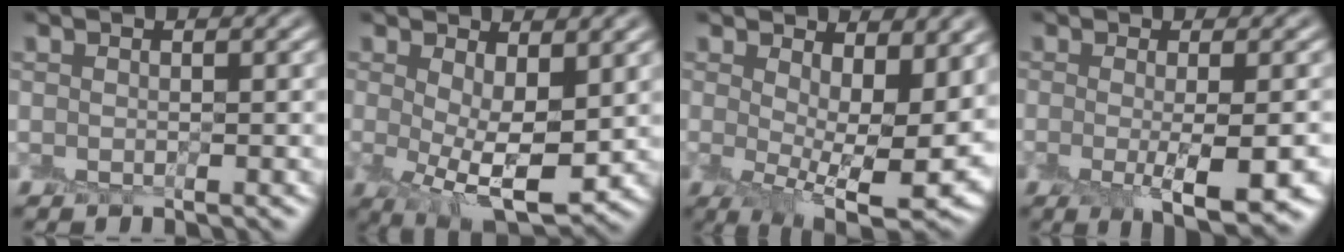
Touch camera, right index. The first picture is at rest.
{"total": 6.9, "force": [0.1, 3.5, 6.0], "torque": [-0.120, -0.021, 0.016]}
{"total": 10.1, "force": [1.0, 4.8, 8.8], "torque": [-0.144, -0.031, 0.030]}
{"total": 5.4, "force": [-1.5, 1.2, 5.0], "torque": [-0.085, -0.018, -0.019]}